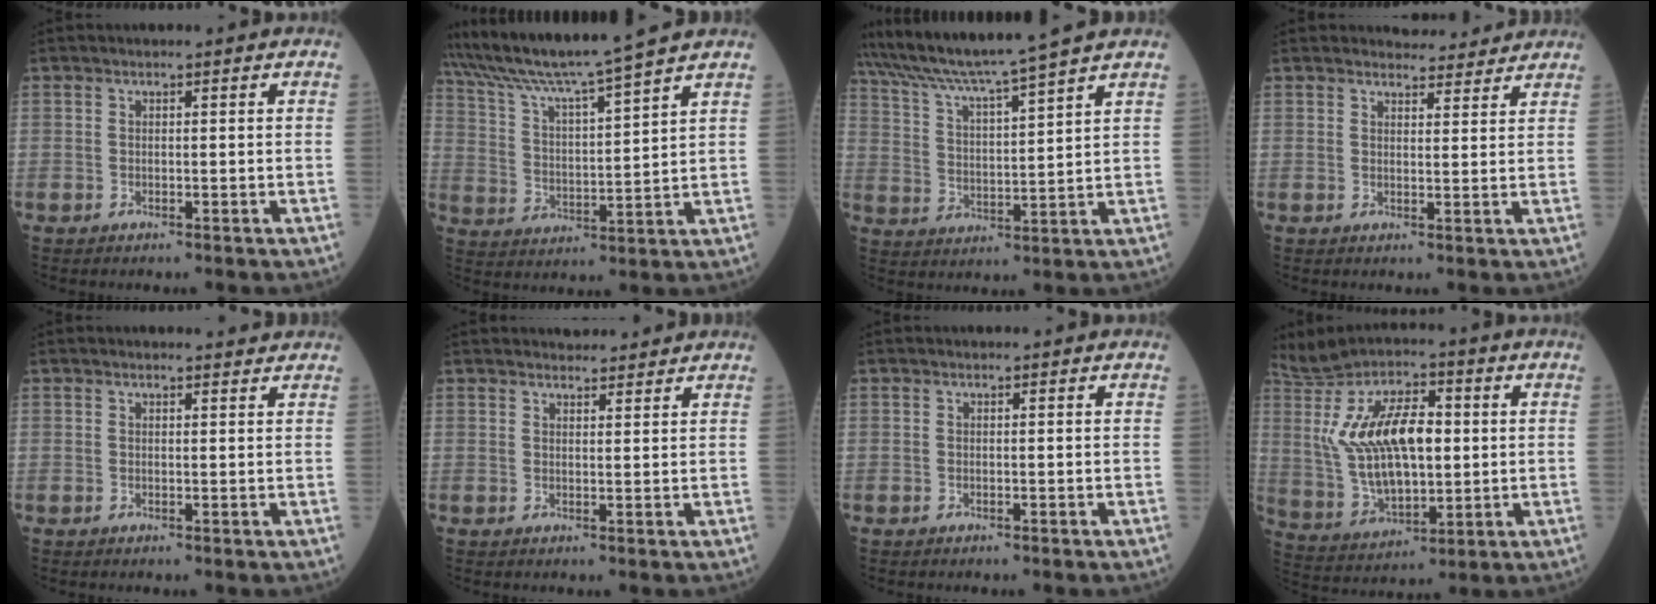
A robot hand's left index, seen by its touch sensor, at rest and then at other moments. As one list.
[{"total": 13.9, "force": [12.2, -1.7, 6.3], "torque": [-0.121, 0.013, 0.212]}, {"total": 12.7, "force": [11.2, -1.6, 5.8], "torque": [-0.108, 0.013, 0.195]}, {"total": 4.4, "force": [4.3, 0.9, 0.0], "torque": [0.001, 0.003, 0.050]}, {"total": 1.7, "force": [1.7, 0.1, -0.1], "torque": [-0.005, 0.000, 0.018]}, {"total": 5.3, "force": [5.1, 1.1, 1.1], "torque": [-0.008, 0.018, 0.064]}, {"total": 0.0}, {"total": 15.8, "force": [2.6, 7.0, 14.0], "torque": [-0.277, 0.016, 0.056]}]